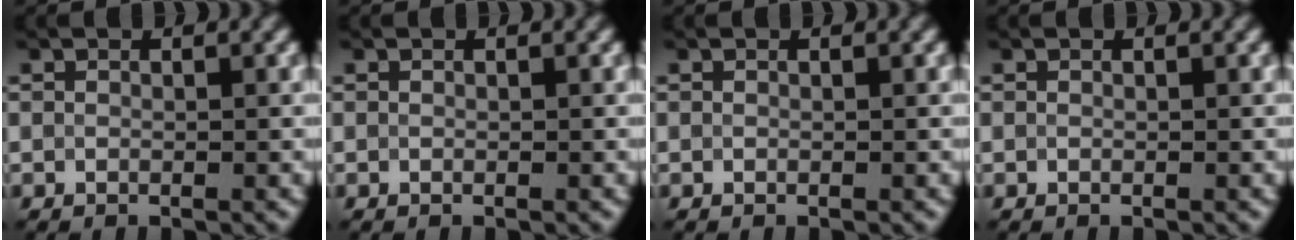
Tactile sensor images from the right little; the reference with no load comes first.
{"total": 0.0}
{"total": 0.0}
{"total": 0.0}